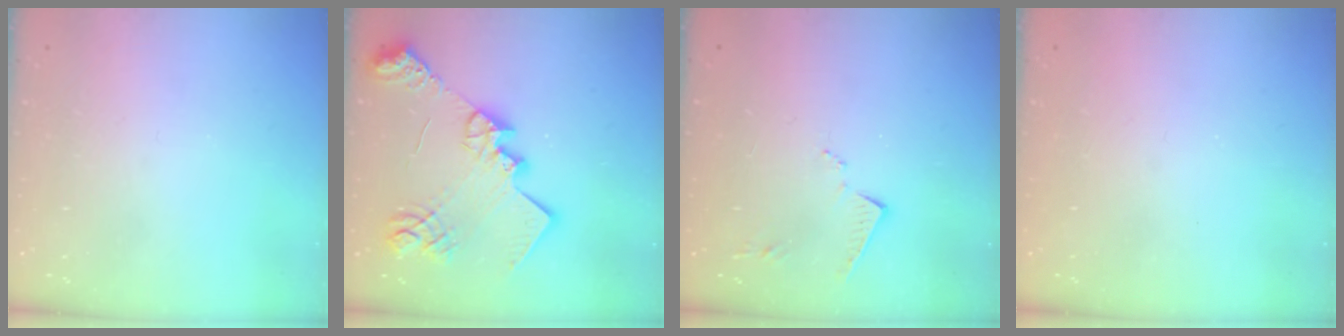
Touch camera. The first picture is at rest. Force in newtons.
{"total": 24.0, "press": 23.9, "slide": 1.6}
{"total": 8.0, "press": 8.0, "slide": 0.1}
{"total": 1.1, "press": 1.0, "slide": 0.1}